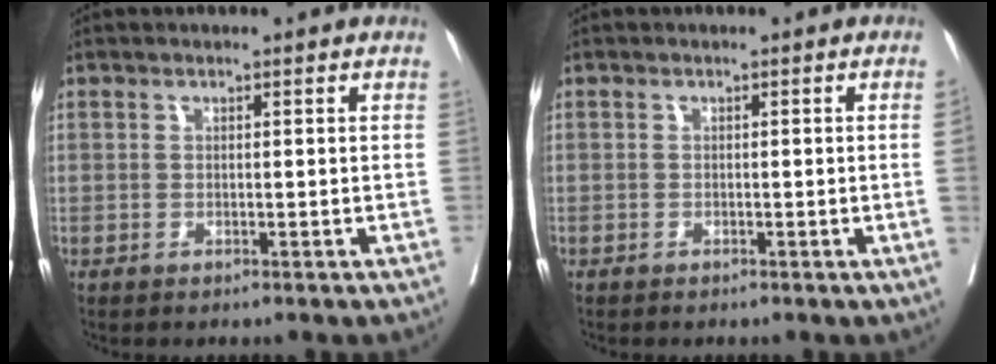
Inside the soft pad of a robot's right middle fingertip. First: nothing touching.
{"total": 0.8, "force": [-0.1, -0.3, 0.7], "torque": [-0.008, 0.000, -0.002]}